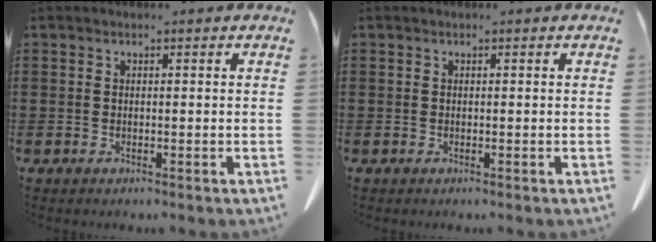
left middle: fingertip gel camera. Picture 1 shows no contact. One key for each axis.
{"total": 0.0}